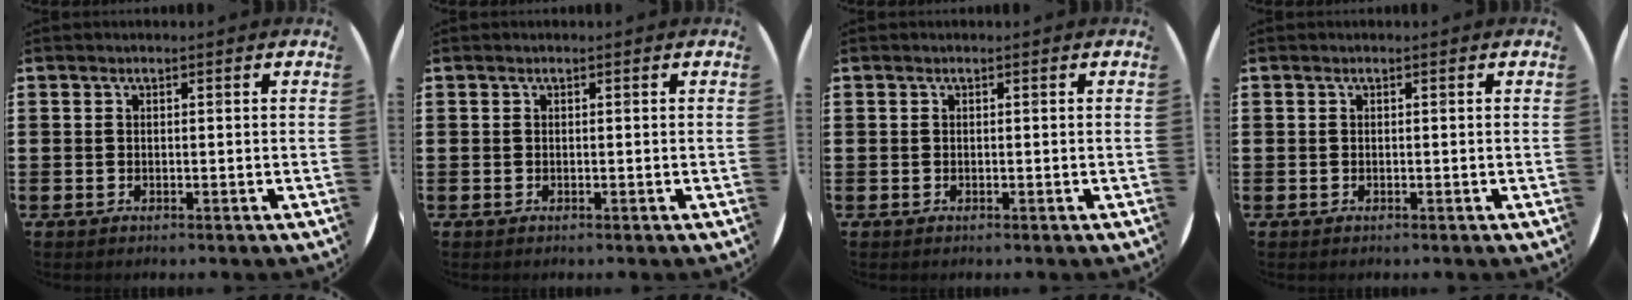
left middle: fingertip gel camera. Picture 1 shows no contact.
{"total": 0.0}
{"total": 0.0}
{"total": 0.0}